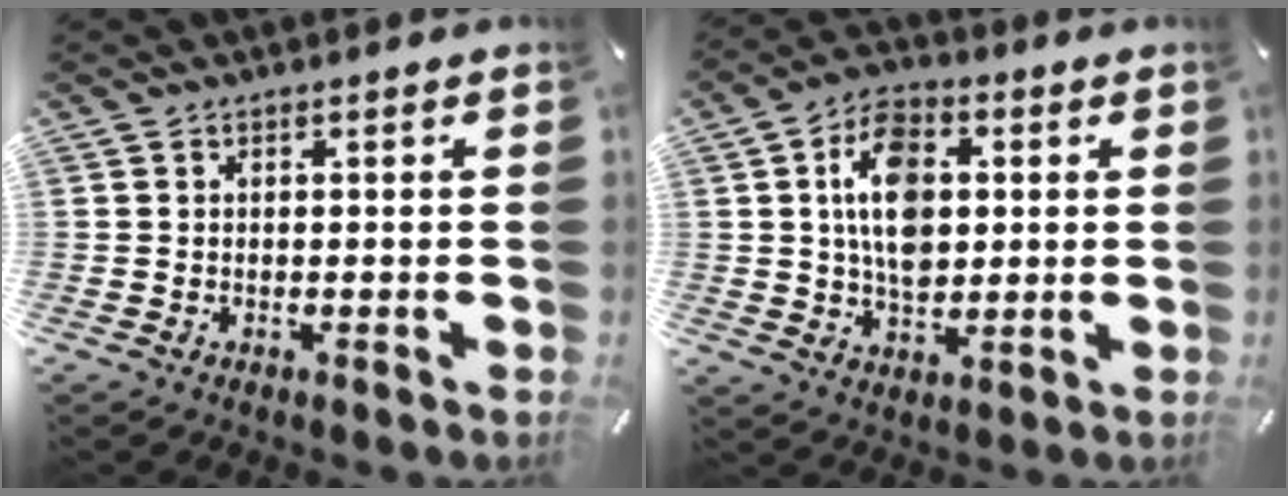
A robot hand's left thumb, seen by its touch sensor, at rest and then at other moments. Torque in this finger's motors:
{"motor_torque": [0.21, 0.88, 1.49, -0.75, 0.47]}